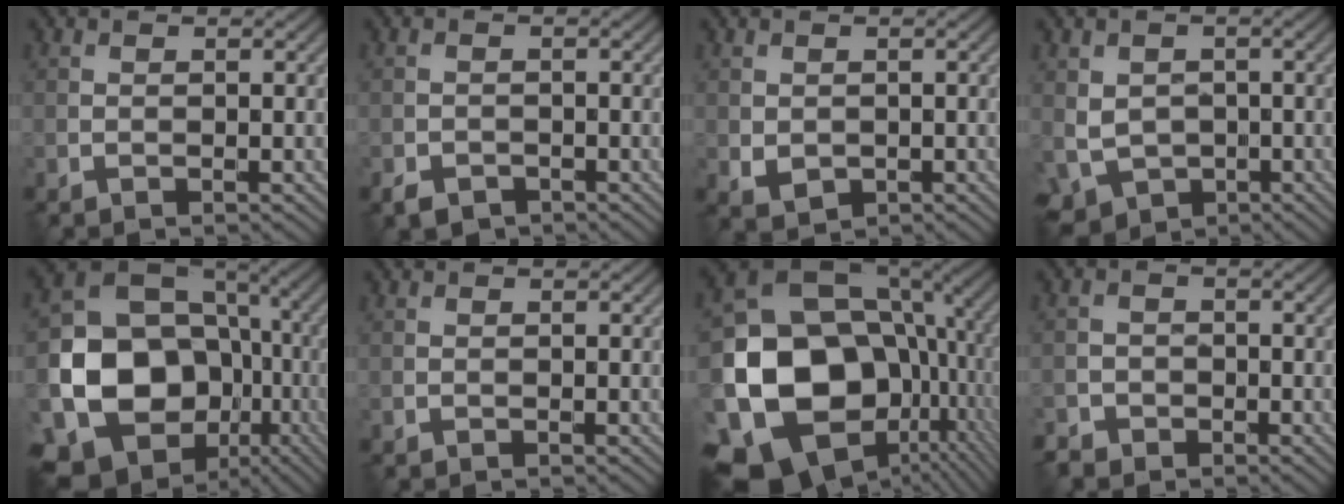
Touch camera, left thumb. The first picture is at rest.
{"total": 2.0, "force": [-1.5, 1.1, 0.7], "torque": [-0.013, -0.004, -0.032]}
{"total": 1.8, "force": [0.0, 1.4, 1.1], "torque": [-0.026, -0.010, 0.006]}
{"total": 5.1, "force": [-0.9, 4.3, 2.4], "torque": [-0.067, -0.020, -0.016]}
{"total": 17.8, "force": [-5.3, 14.4, 9.0], "torque": [-0.197, -0.046, -0.080]}
{"total": 0.0}
{"total": 21.0, "force": [-5.2, 16.1, 12.5], "torque": [-0.260, -0.042, -0.060]}
{"total": 2.6, "force": [-1.9, 1.8, 0.3], "torque": [-0.005, 0.001, -0.039]}